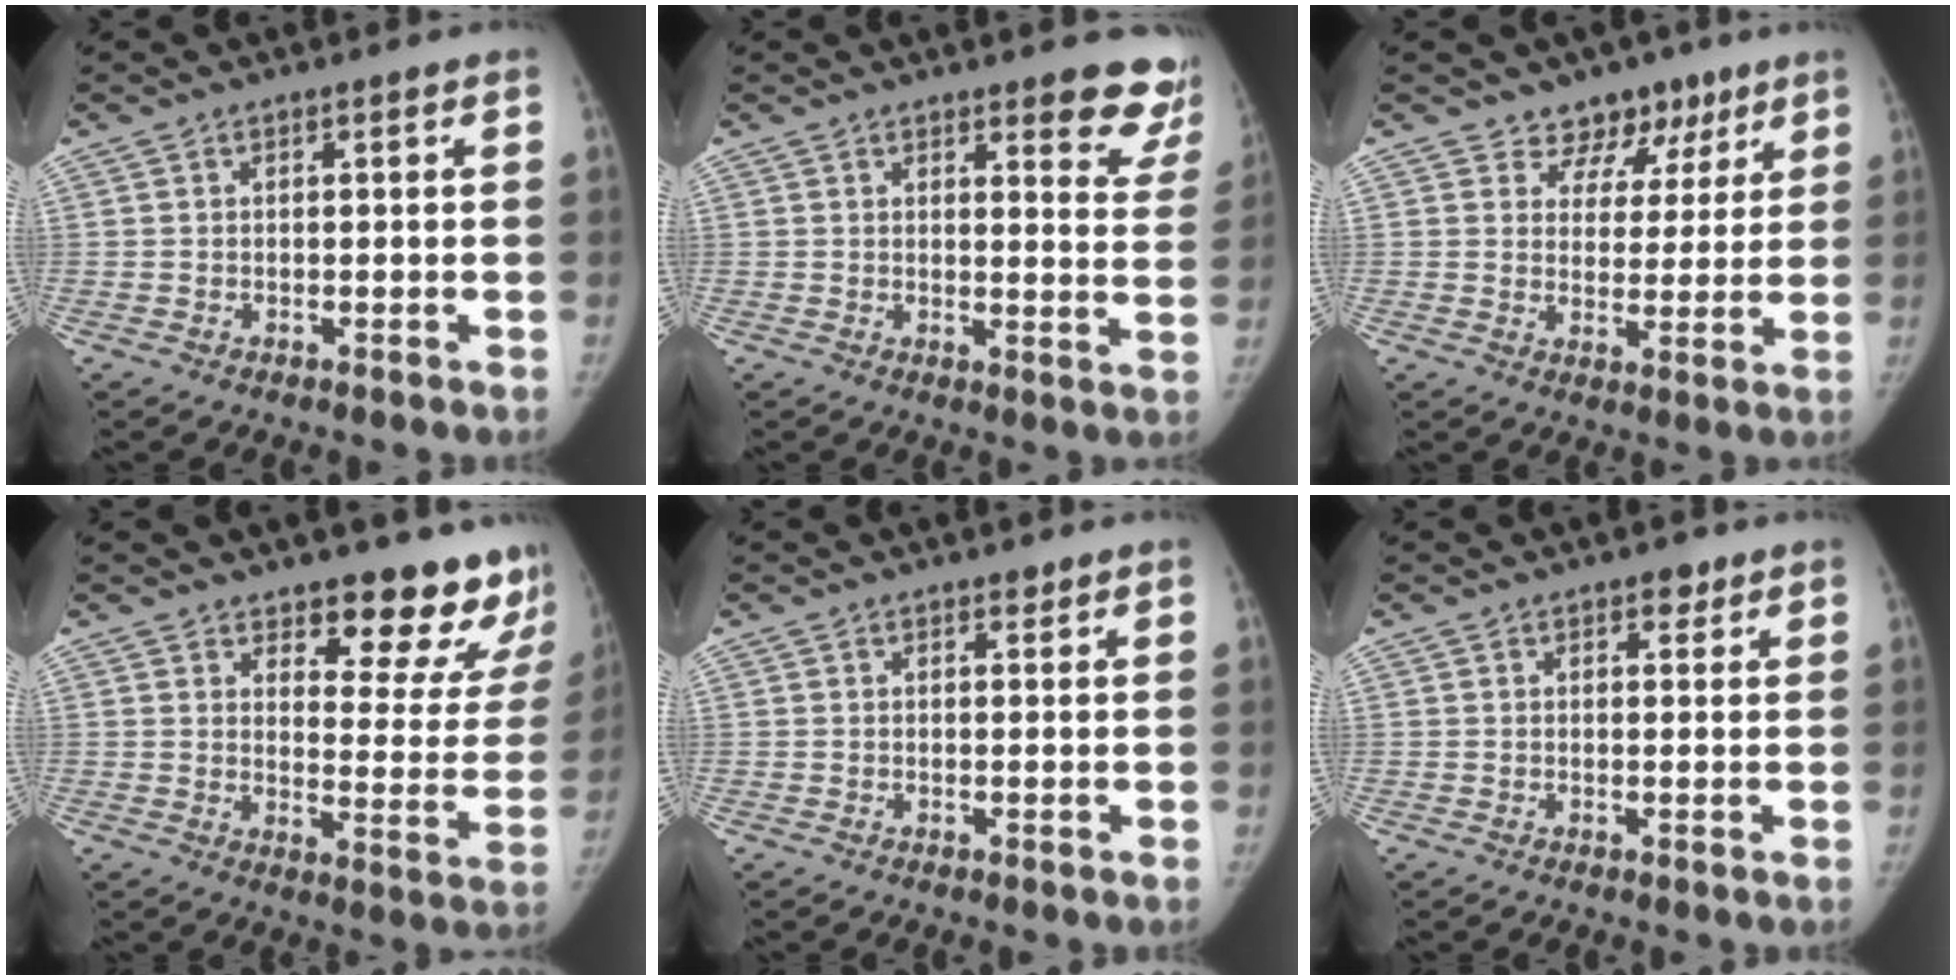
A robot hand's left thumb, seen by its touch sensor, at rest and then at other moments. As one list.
[{"total": 10.2, "force": [8.5, 3.1, 4.8], "torque": [-0.010, -0.054, 0.076]}, {"total": 7.7, "force": [5.4, 5.4, 0.9], "torque": [0.039, -0.028, 0.079]}, {"total": 15.6, "force": [13.5, 5.7, 5.4], "torque": [-0.002, -0.111, 0.156]}, {"total": 0.8, "force": [0.6, 0.4, 0.2], "torque": [0.004, -0.004, 0.008]}, {"total": 2.0, "force": [1.2, 1.2, 1.1], "torque": [0.002, -0.004, 0.016]}]